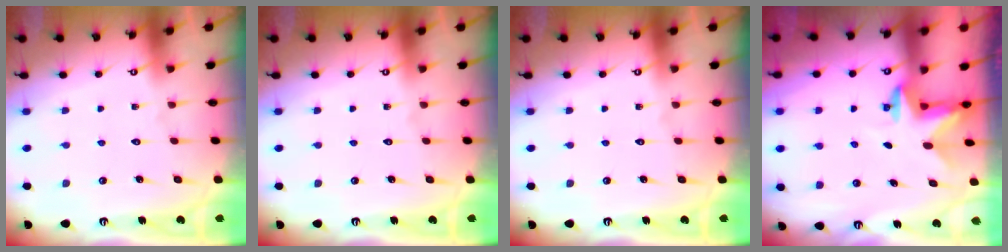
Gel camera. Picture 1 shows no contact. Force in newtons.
{"total": 0.0}
{"total": 0.0}
{"total": 2.5, "press": 2.5, "slide": 0.4}